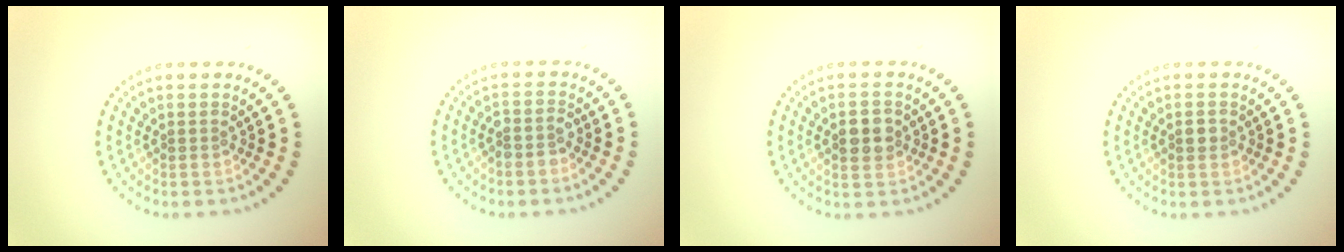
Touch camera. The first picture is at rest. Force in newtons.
{"total": 1.7, "press": 1.5, "slide": 0.8}
{"total": 2.6, "press": 2.6, "slide": 0.3}
{"total": 1.1, "press": 1.1, "slide": 0.1}